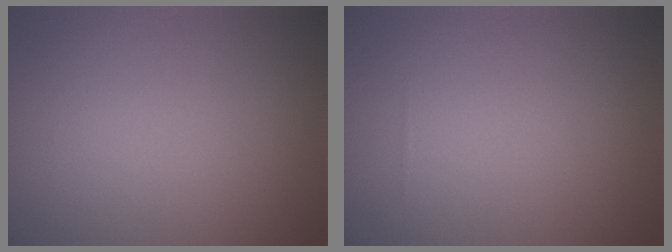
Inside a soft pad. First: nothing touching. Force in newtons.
{"total": 0.0}